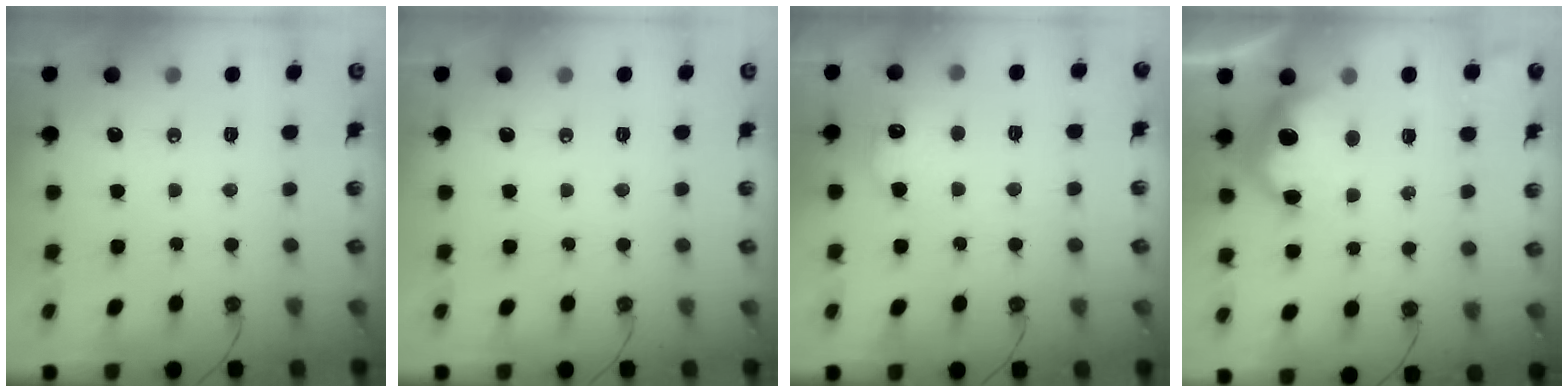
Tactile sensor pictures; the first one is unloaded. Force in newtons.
{"total": 0.0}
{"total": 7.7, "press": 7.7, "slide": 0.4}
{"total": 14.0, "press": 13.9, "slide": 1.2}